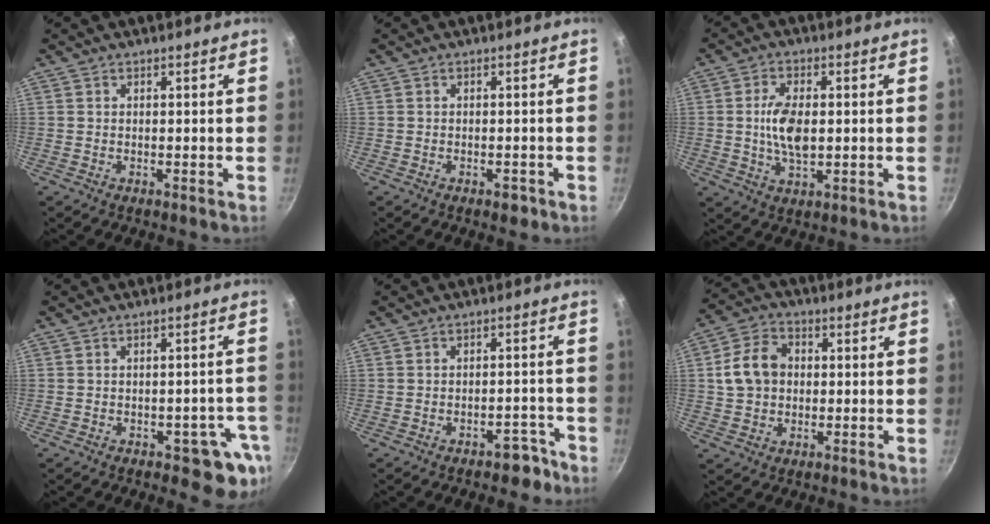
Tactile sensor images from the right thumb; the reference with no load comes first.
{"total": 1.7, "force": [-1.0, 0.8, 1.1], "torque": [-0.012, 0.004, -0.013]}
{"total": 7.9, "force": [0.2, 4.1, 6.7], "torque": [-0.127, -0.002, 0.006]}
{"total": 8.1, "force": [-4.0, 3.4, 6.2], "torque": [-0.049, 0.025, -0.044]}
{"total": 4.7, "force": [-3.4, 2.4, 2.2], "torque": [-0.015, 0.037, -0.042]}
{"total": 9.2, "force": [0.6, 7.2, 5.7], "torque": [-0.092, 0.020, 0.007]}